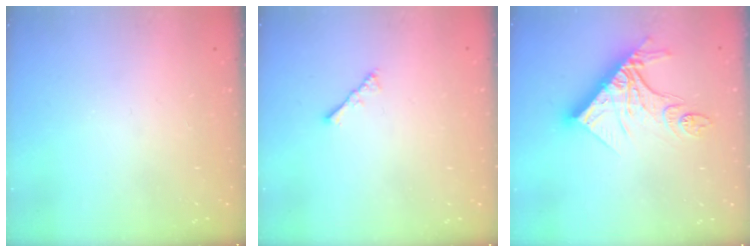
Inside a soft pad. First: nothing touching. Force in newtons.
{"total": 2.1, "press": 2.0, "slide": 0.4}
{"total": 16.1, "press": 16.0, "slide": 1.7}